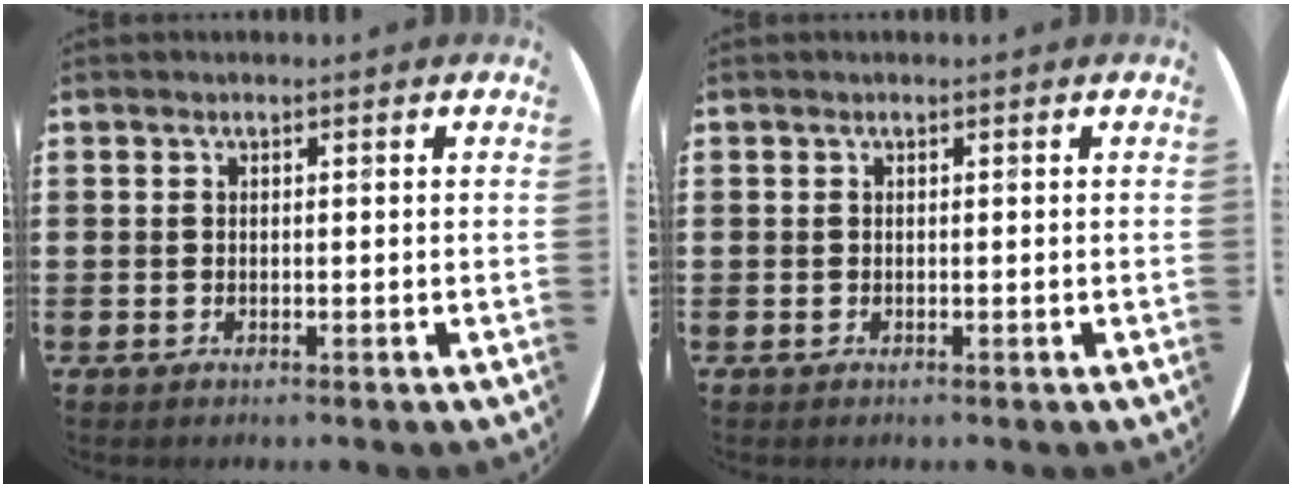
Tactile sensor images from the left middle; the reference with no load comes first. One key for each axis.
{"total": 0.0}